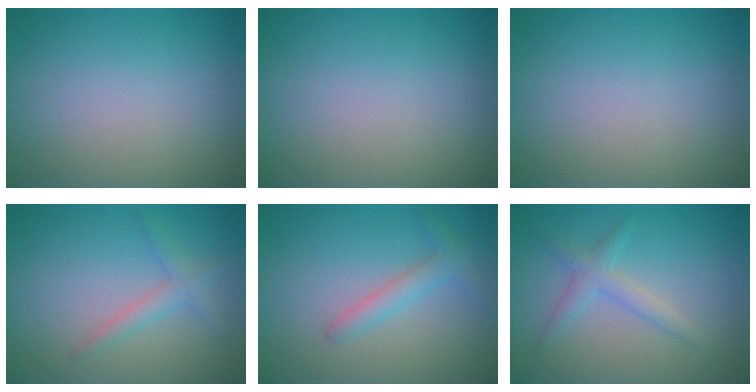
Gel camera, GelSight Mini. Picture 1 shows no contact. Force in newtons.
{"total": 0.0}
{"total": 0.0}
{"total": 1.8, "press": 1.8, "slide": 0.1}
{"total": 2.2, "press": 2.2, "slide": 0.1}
{"total": 2.0, "press": 2.0, "slide": 0.1}